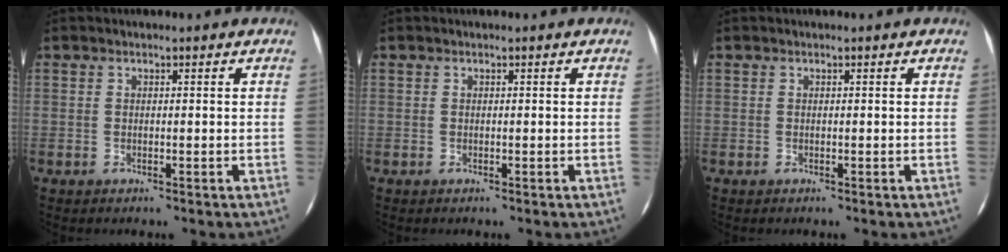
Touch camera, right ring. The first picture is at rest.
{"total": 0.0}
{"total": 0.0}